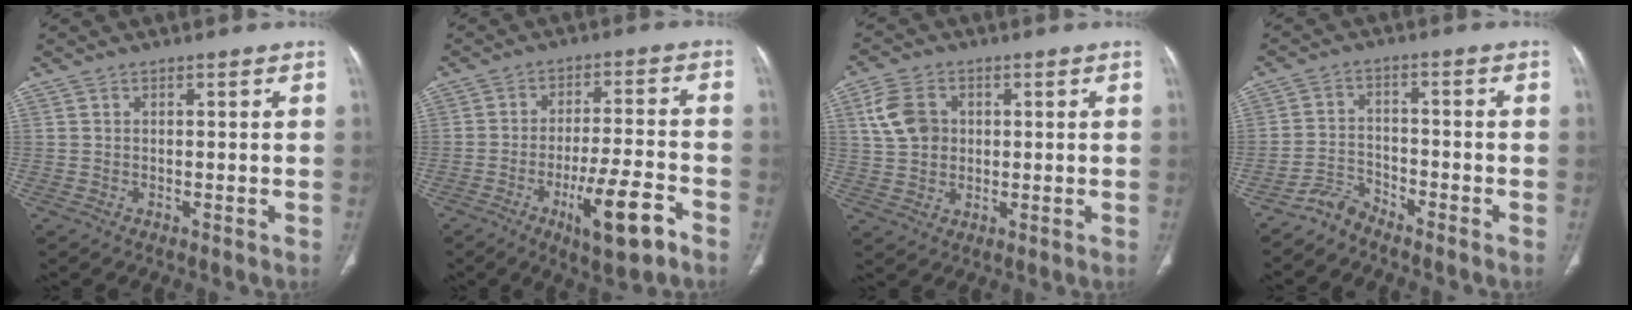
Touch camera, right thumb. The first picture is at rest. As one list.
[{"total": 11.6, "force": [-5.9, 2.7, 9.6], "torque": [-0.161, 0.027, -0.089]}, {"total": 7.6, "force": [1.8, 5.9, 4.5], "torque": [-0.076, 0.002, 0.033]}, {"total": 3.8, "force": [-3.7, 0.9, 0.2], "torque": [-0.002, 0.020, -0.075]}]